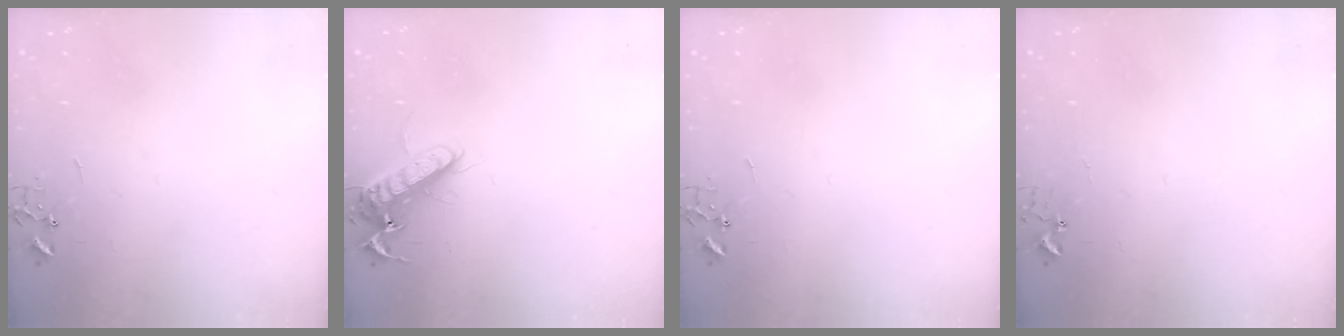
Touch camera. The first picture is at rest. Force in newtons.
{"total": 12.3, "press": 12.1, "slide": 1.8}
{"total": 0.0}
{"total": 3.8, "press": 3.8, "slide": 0.3}